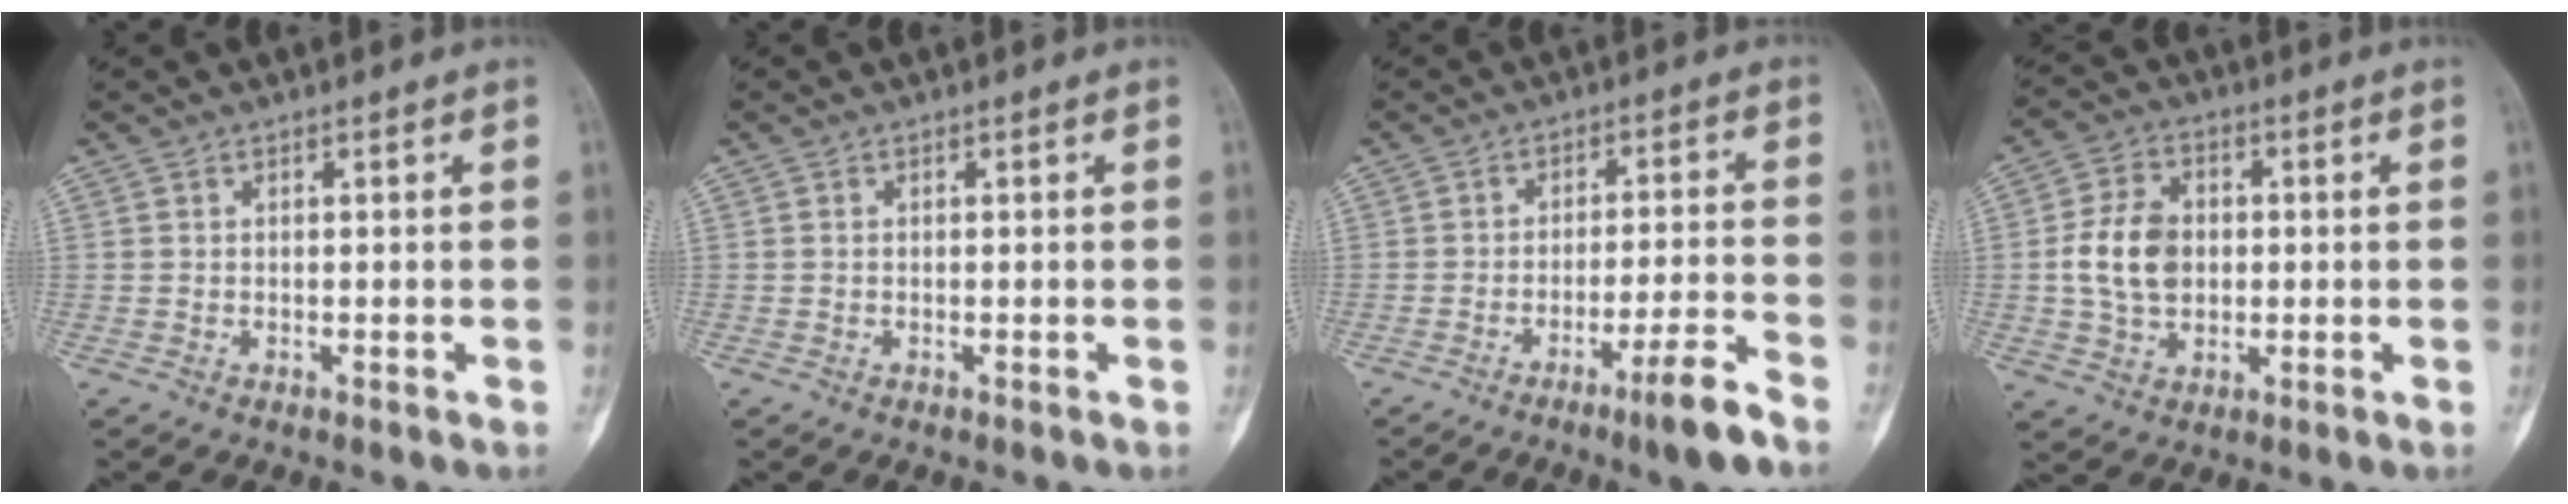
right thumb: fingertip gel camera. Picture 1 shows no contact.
{"total": 0.0}
{"total": 7.3, "force": [-4.9, -0.1, 5.4], "torque": [-0.091, 0.024, -0.082]}
{"total": 10.1, "force": [0.1, 7.3, 7.0], "torque": [-0.113, 0.010, 0.000]}